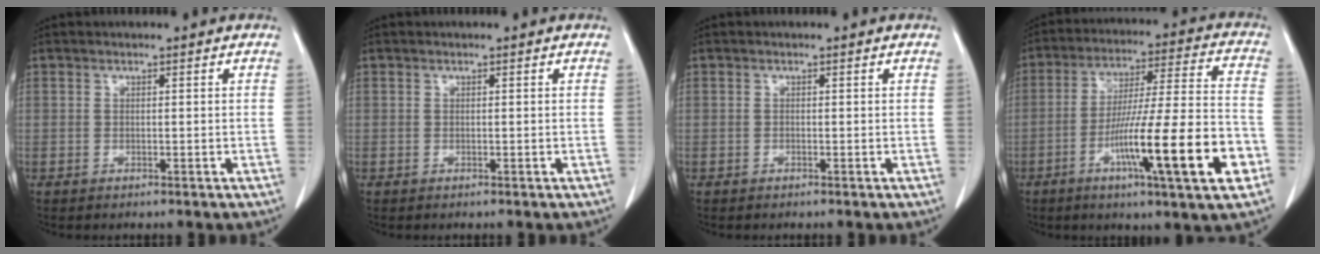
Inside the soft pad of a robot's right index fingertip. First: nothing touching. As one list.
[{"total": 0.0}, {"total": 0.0}, {"total": 19.2, "force": [-7.3, 0.5, 17.8], "torque": [-0.277, -0.013, -0.118]}]